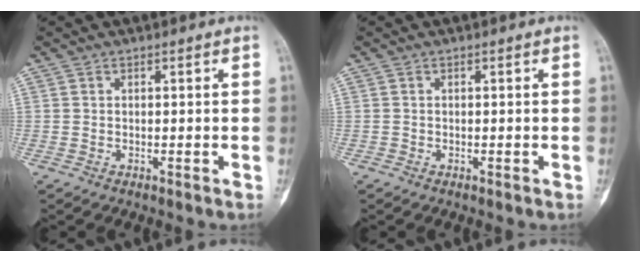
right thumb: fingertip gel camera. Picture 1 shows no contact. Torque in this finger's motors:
{"motor_torque": [-0.48, 0.24, 0.26, -0.15, 0.01]}